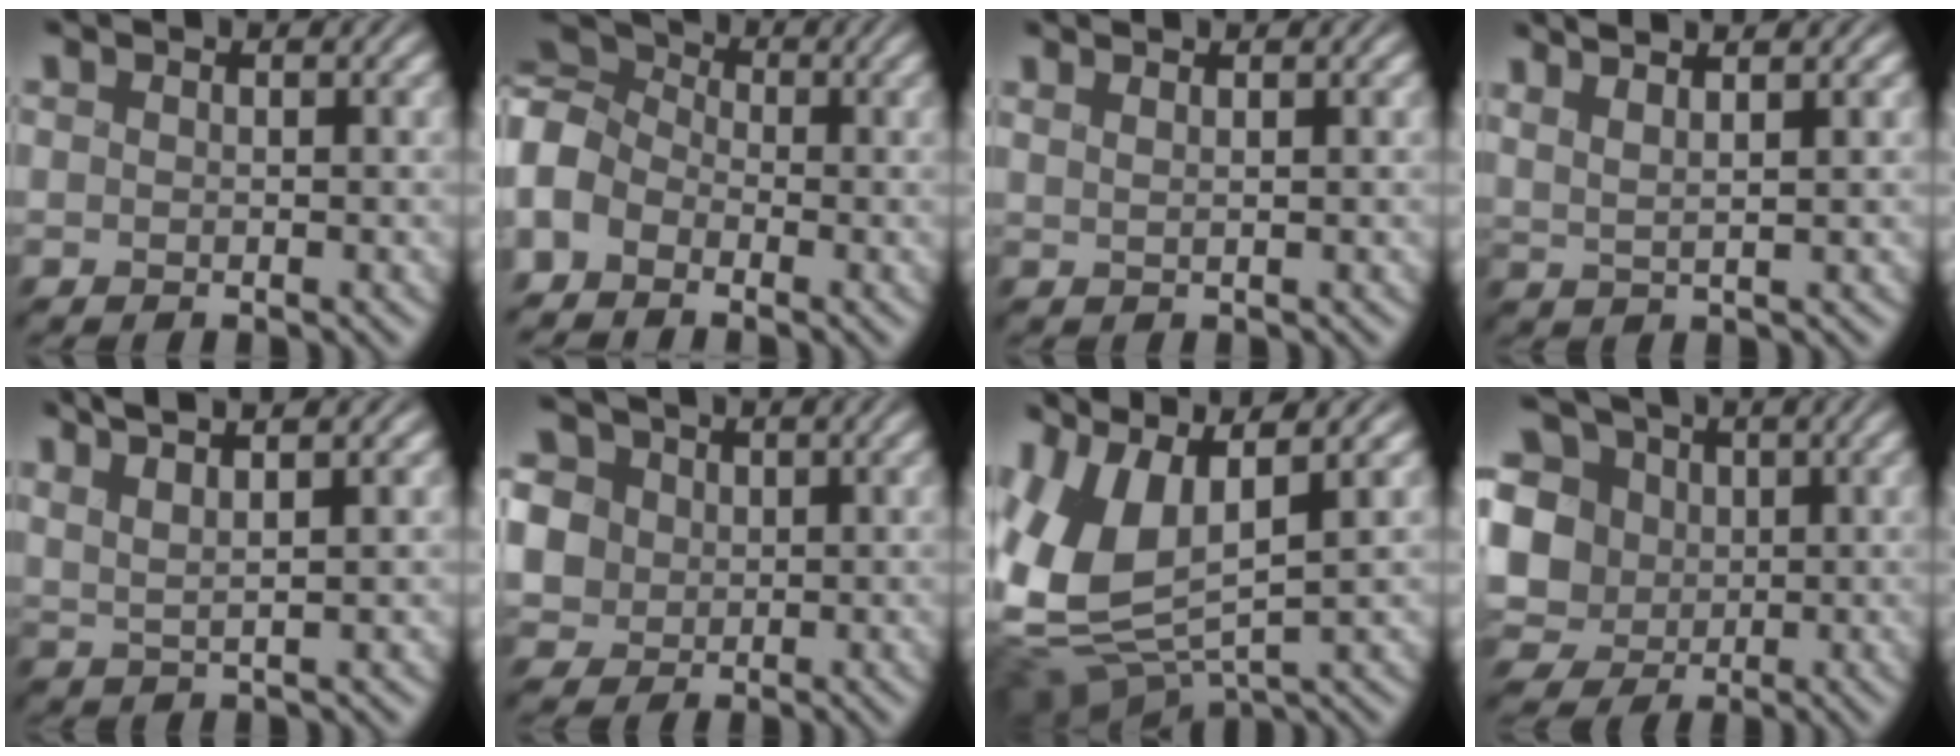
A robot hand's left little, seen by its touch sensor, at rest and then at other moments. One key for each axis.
{"total": 6.6, "fx": -2.1, "fy": 4.9, "fz": 3.8, "tx": -0.101, "ty": 0.009, "tz": -0.058}
{"total": 2.3, "fx": 1.4, "fy": 0.9, "fz": 1.7, "tx": -0.002, "ty": 0.013, "tz": -0.007}
{"total": 4.6, "fx": 3.0, "fy": 1.1, "fz": 3.2, "tx": -0.039, "ty": 0.022, "tz": 0.021}
{"total": 5.2, "fx": 3.5, "fy": 0.9, "fz": 3.8, "tx": -0.067, "ty": 0.016, "tz": 0.043}
{"total": 12.4, "fx": 4.7, "fy": 9.6, "fz": 6.2, "tx": -0.142, "ty": 0.026, "tz": 0.063}
{"total": 9.7, "fx": 1.5, "fy": 4.9, "fz": 8.2, "tx": -0.202, "ty": 0.003, "tz": 0.022}
{"total": 14.0, "fx": 2.3, "fy": 11.9, "fz": 7.1, "tx": -0.176, "ty": 0.023, "tz": 0.015}